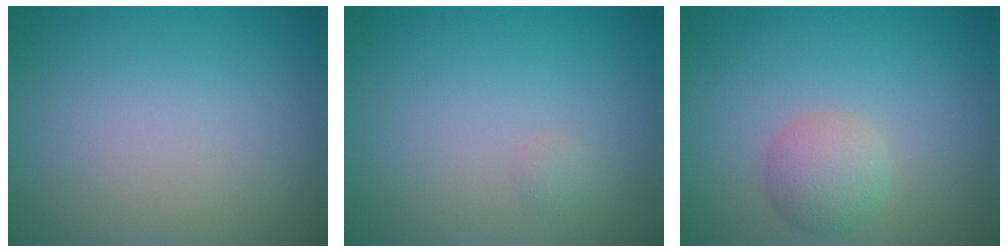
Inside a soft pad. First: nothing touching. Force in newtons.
{"total": 0.5, "press": 0.5, "slide": 0.0}
{"total": 2.7, "press": 2.6, "slide": 0.2}